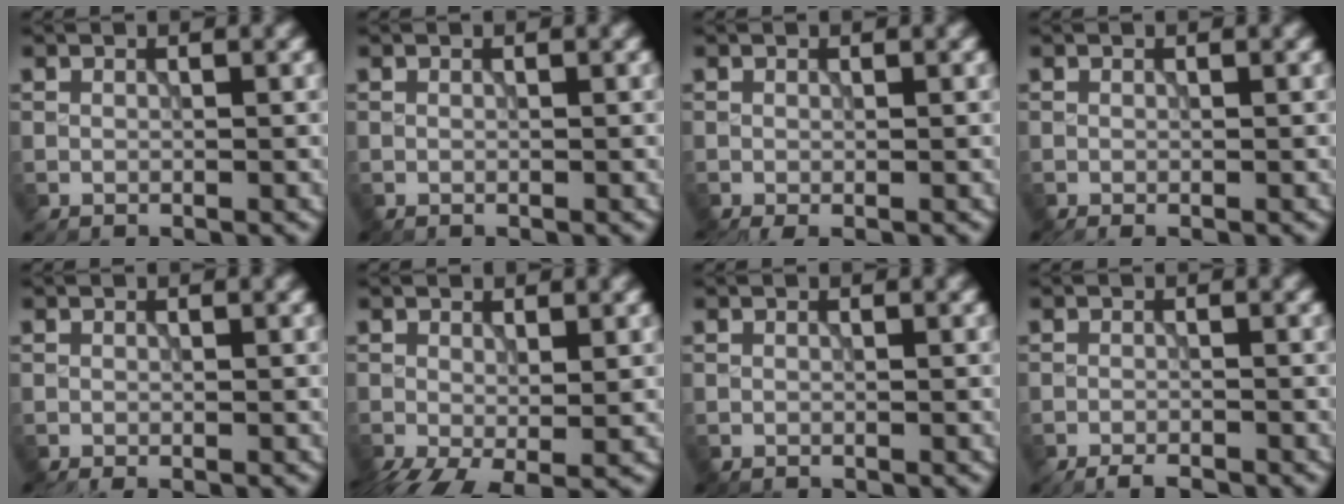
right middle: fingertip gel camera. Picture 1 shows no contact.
{"total": 0.0}
{"total": 1.6, "force": [-1.0, 0.3, 1.2], "torque": [-0.024, -0.011, -0.020]}
{"total": 0.9, "force": [-0.6, 0.1, 0.6], "torque": [-0.011, -0.007, -0.013]}
{"total": 1.4, "force": [-1.1, 0.1, 0.8], "torque": [-0.011, -0.009, -0.021]}
{"total": 5.2, "force": [-2.2, 2.2, 4.1], "torque": [-0.087, -0.023, -0.035]}
{"total": 0.8, "force": [-0.8, 0.0, 0.0], "torque": [0.004, -0.007, -0.012]}
{"total": 2.5, "force": [-2.2, 0.4, 1.1], "torque": [-0.019, -0.004, -0.038]}